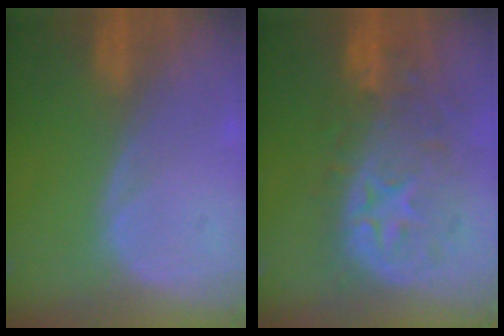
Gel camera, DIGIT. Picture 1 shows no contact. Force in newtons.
{"total": 11.0, "press": 9.7, "slide": 5.1}